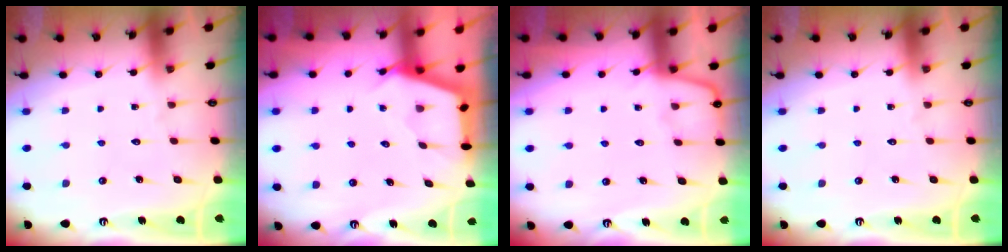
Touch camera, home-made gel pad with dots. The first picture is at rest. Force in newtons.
{"total": 2.9, "press": 2.8, "slide": 0.4}
{"total": 3.3, "press": 3.3, "slide": 0.5}
{"total": 0.0}